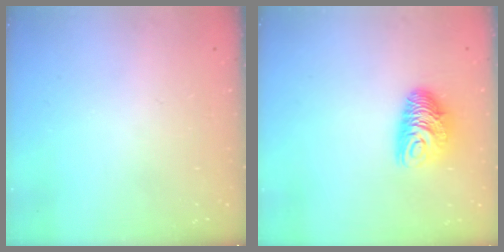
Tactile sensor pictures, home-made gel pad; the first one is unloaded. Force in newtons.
{"total": 10.0, "press": 10.0, "slide": 0.7}